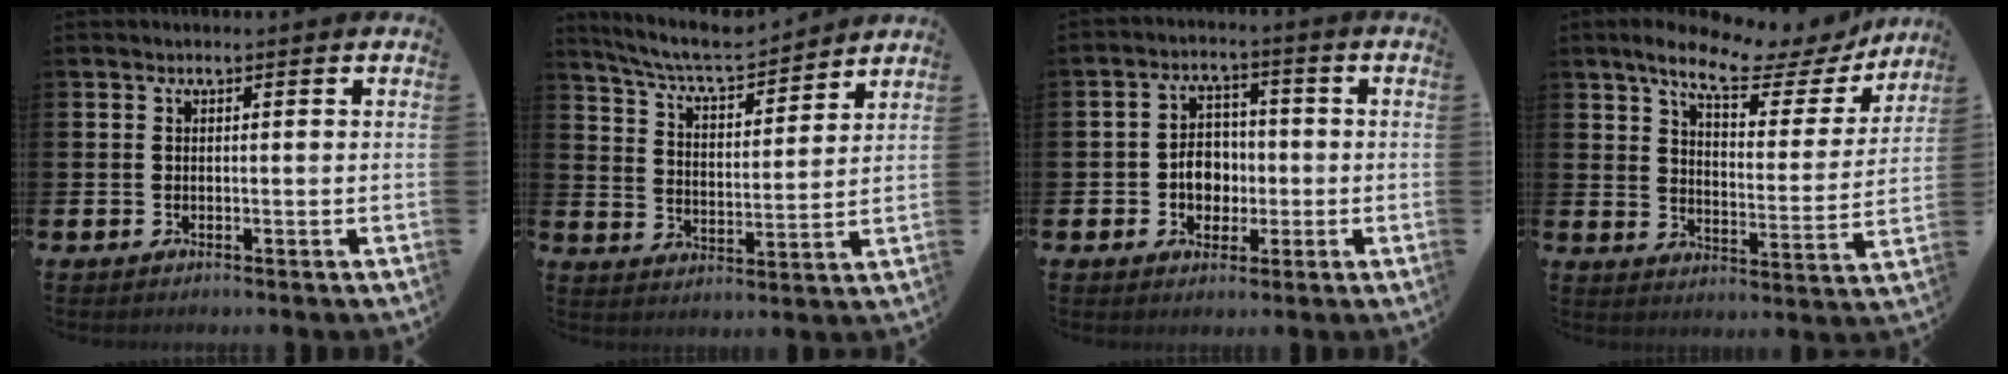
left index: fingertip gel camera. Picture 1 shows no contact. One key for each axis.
{"total": 7.3, "fx": 6.9, "fy": 0.9, "fz": 2.2, "tx": -0.074, "ty": -0.045, "tz": 0.119}
{"total": 4.8, "fx": -0.9, "fy": 4.0, "fz": 2.6, "tx": -0.039, "ty": 0.005, "tz": -0.024}
{"total": 9.7, "fx": 8.3, "fy": 2.8, "fz": 4.3, "tx": -0.097, "ty": -0.048, "tz": 0.139}